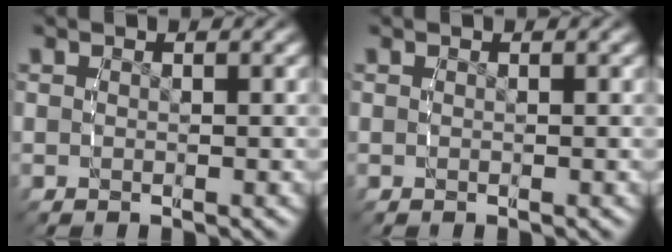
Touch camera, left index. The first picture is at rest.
{"total": 0.0}